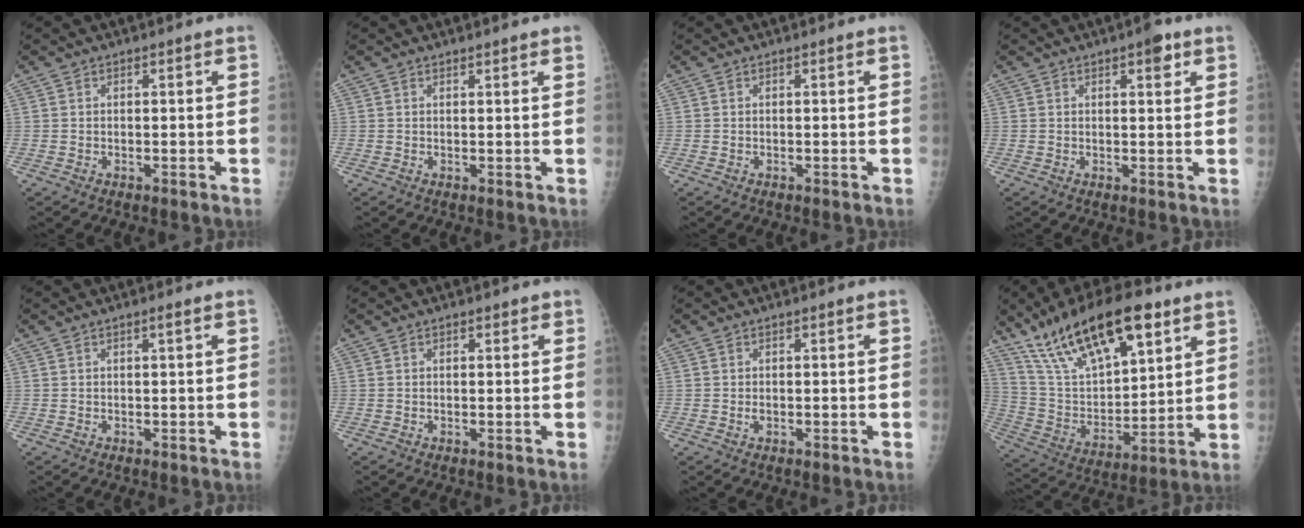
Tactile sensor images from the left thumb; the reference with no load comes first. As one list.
[{"total": 2.5, "force": [2.2, 0.2, 1.2], "torque": [-0.008, -0.002, 0.022]}, {"total": 0.0}, {"total": 3.3, "force": [1.9, 1.2, 2.4], "torque": [-0.022, -0.005, 0.021]}, {"total": 0.9, "force": [0.5, 0.0, 0.8], "torque": [-0.014, 0.000, 0.008]}, {"total": 1.4, "force": [0.9, 0.7, 0.8], "torque": [-0.004, -0.003, 0.010]}, {"total": 0.8, "force": [0.2, 0.4, 0.7], "torque": [-0.010, -0.001, 0.006]}, {"total": 23.4, "force": [14.6, 9.0, 15.9], "torque": [-0.250, -0.041, 0.269]}]